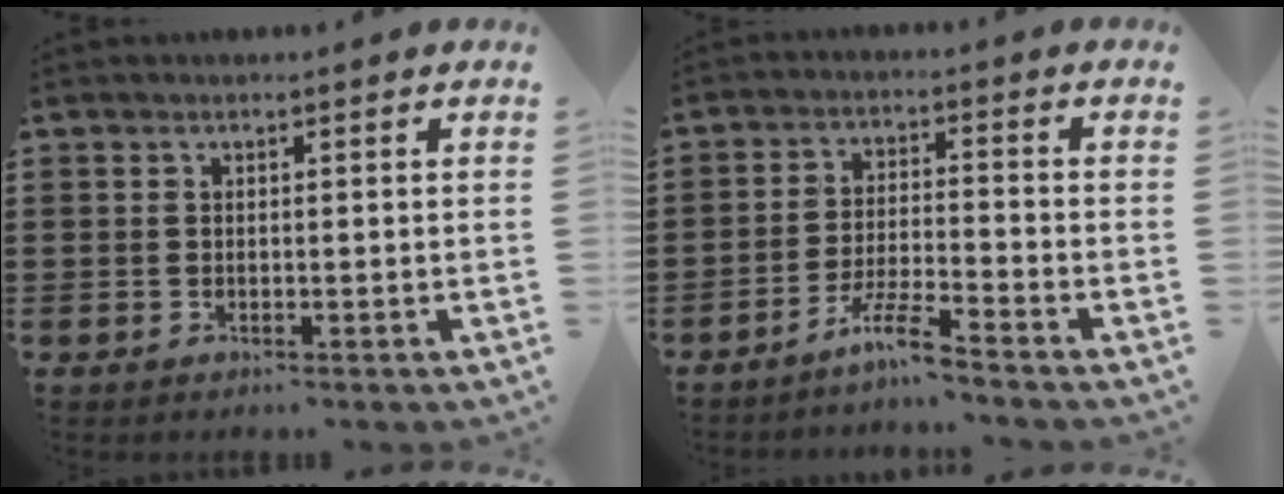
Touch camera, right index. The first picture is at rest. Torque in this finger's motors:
{"motor_torque": [1.45, 0.69, 0.07, 0.02]}